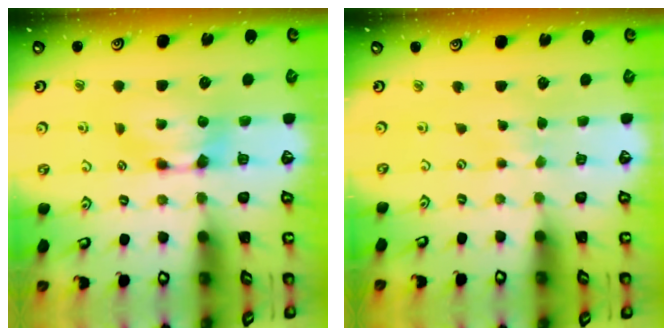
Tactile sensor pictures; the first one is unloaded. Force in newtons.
{"total": 4.5, "press": 4.4, "slide": 0.3}